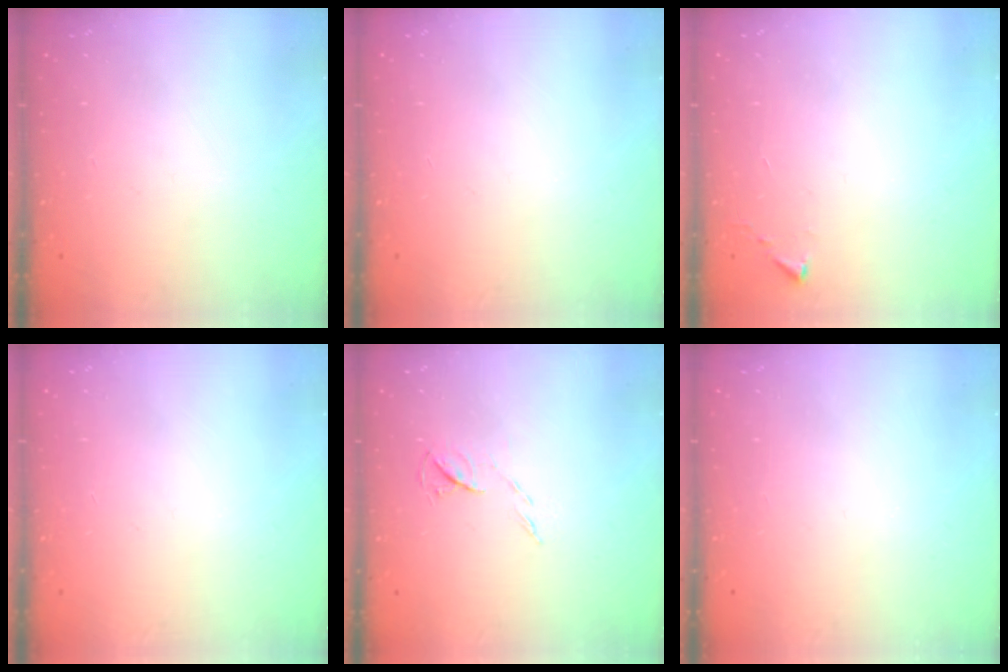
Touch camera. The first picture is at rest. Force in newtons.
{"total": 0.0}
{"total": 2.7, "press": 2.7, "slide": 0.5}
{"total": 0.0}
{"total": 5.0, "press": 5.0, "slide": 0.7}
{"total": 0.0}